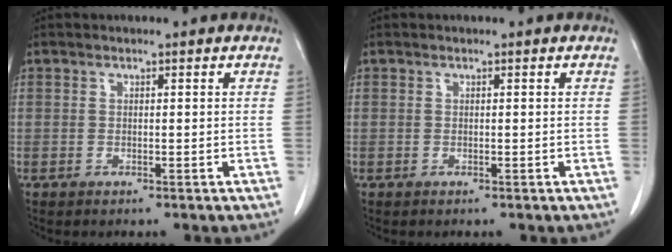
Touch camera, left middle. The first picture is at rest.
{"total": 0.0}